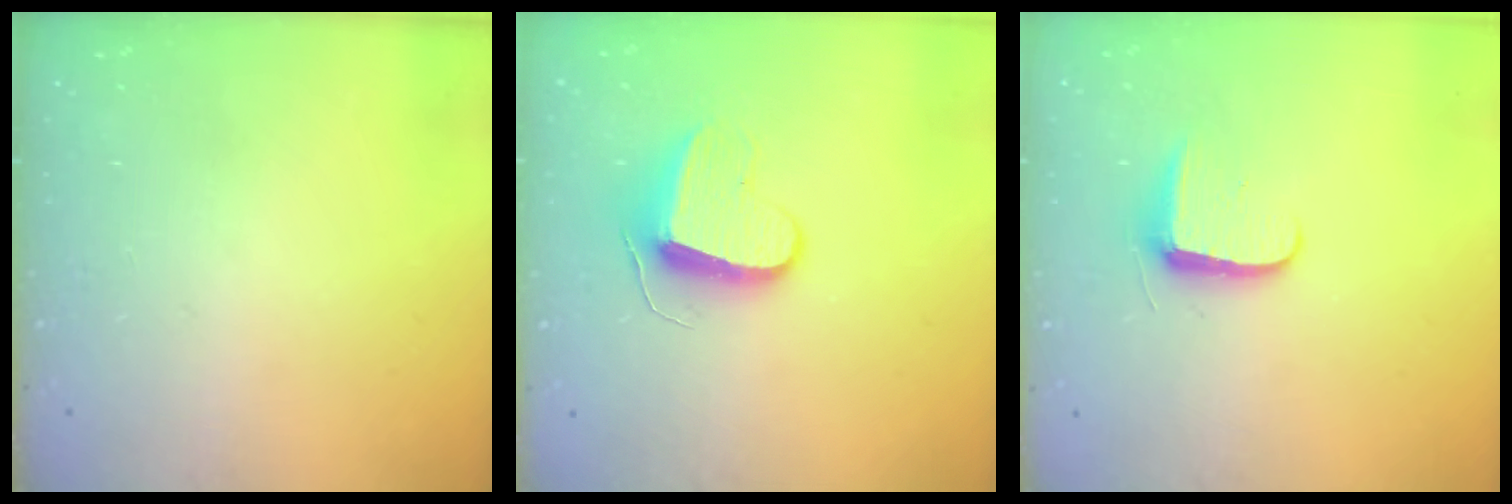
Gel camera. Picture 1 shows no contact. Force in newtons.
{"total": 9.0, "press": 9.0, "slide": 0.1}
{"total": 7.1, "press": 7.0, "slide": 0.9}